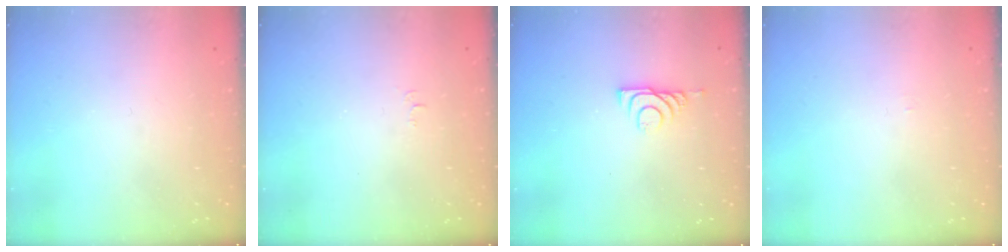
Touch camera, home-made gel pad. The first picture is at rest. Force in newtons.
{"total": 4.0, "press": 3.9, "slide": 0.3}
{"total": 5.8, "press": 5.7, "slide": 0.8}
{"total": 3.5, "press": 3.5, "slide": 0.4}